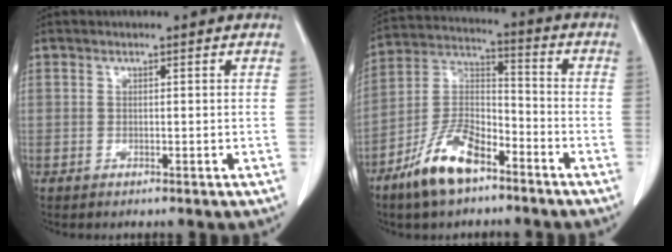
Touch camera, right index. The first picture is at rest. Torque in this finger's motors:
{"motor_torque": [0.99, -0.97, 0.40, 0.19]}